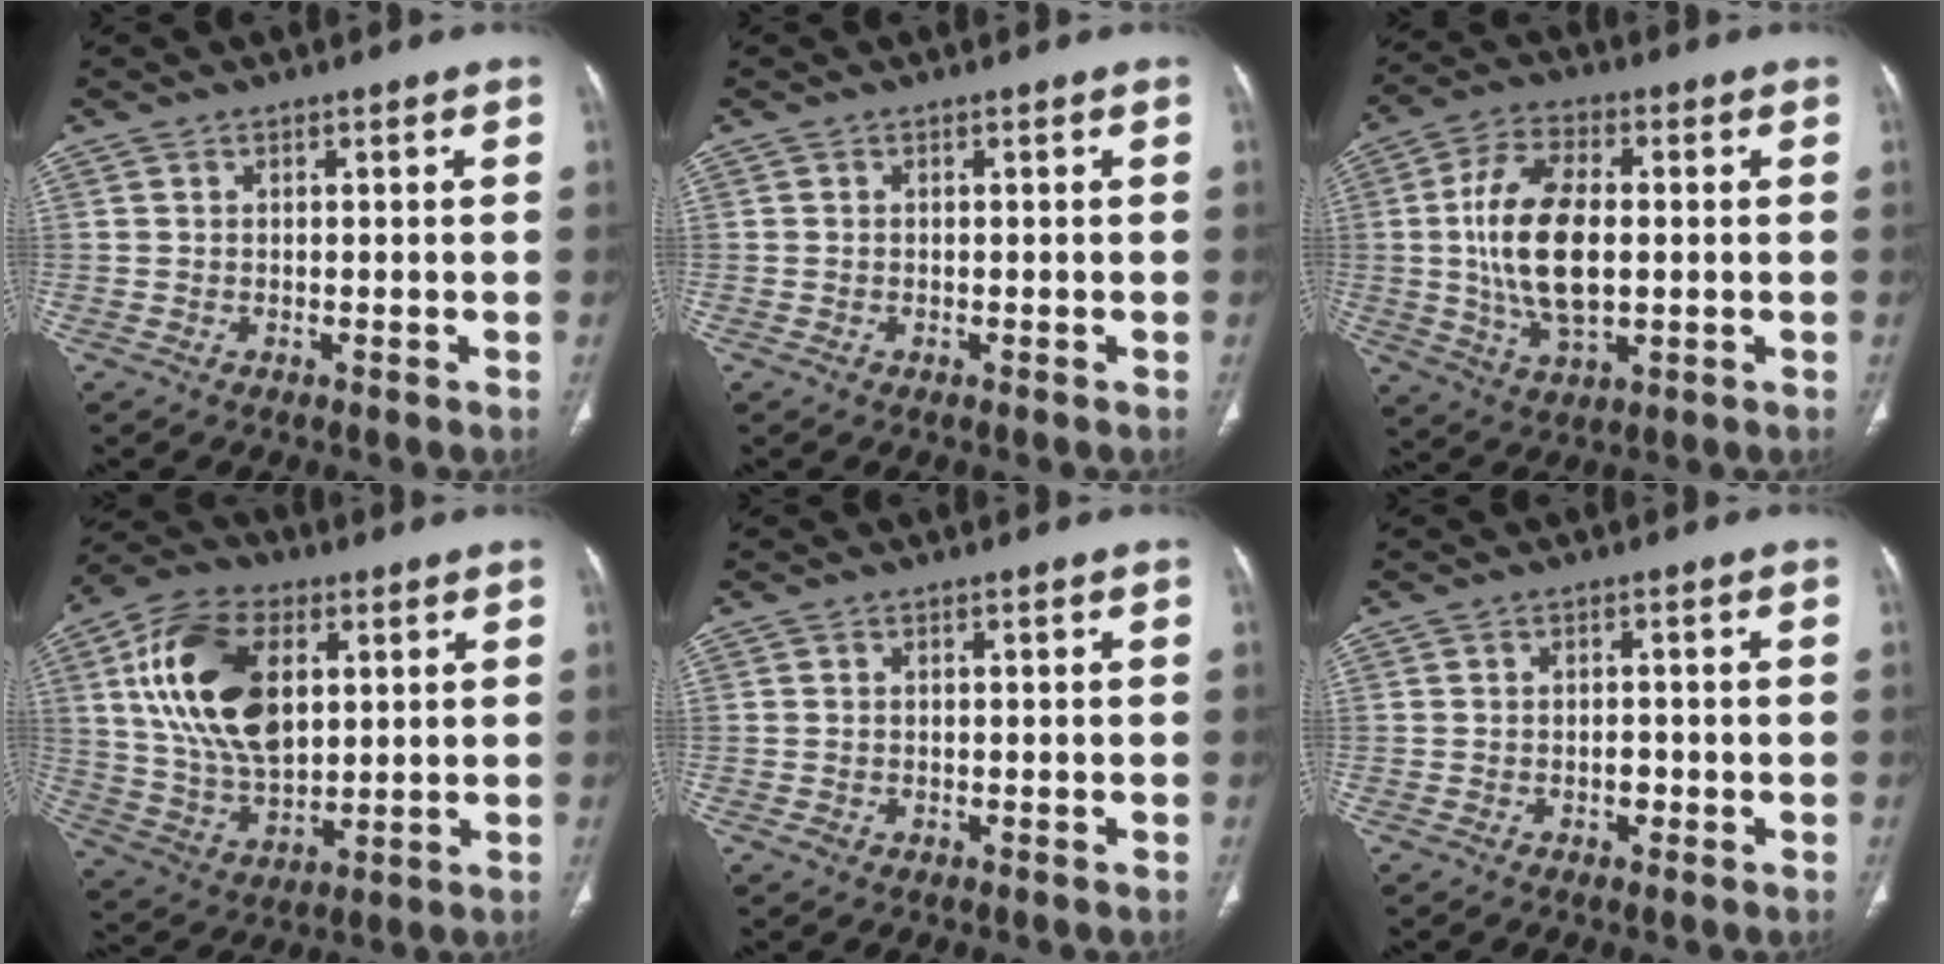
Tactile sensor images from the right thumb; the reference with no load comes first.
{"total": 0.0}
{"total": 15.3, "force": [0.3, 7.8, 13.2], "torque": [-0.250, 0.003, 0.009]}
{"total": 19.8, "force": [5.2, 12.0, 14.9], "torque": [-0.257, -0.006, 0.100]}
{"total": 0.8, "force": [-0.3, 0.7, 0.3], "torque": [-0.006, 0.003, -0.003]}
{"total": 1.7, "force": [-0.6, 1.1, 1.1], "torque": [-0.010, 0.005, -0.008]}